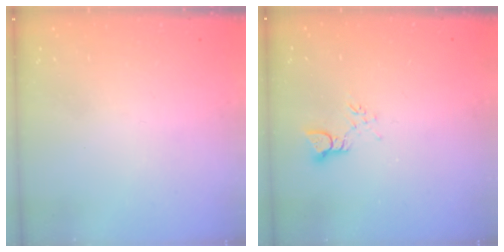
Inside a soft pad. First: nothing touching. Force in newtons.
{"total": 2.8, "press": 2.8, "slide": 0.4}